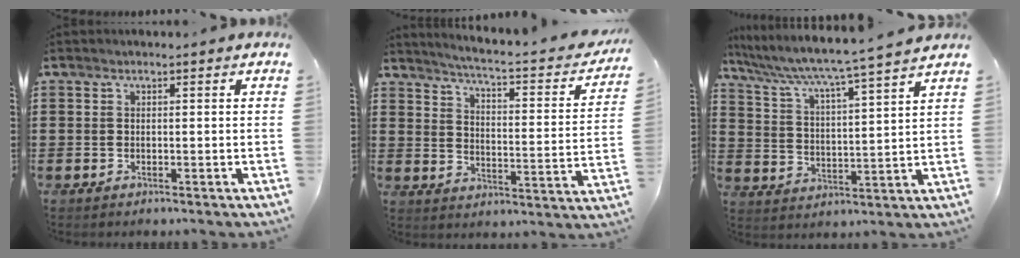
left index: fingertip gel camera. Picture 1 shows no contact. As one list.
[{"total": 3.4, "force": [2.8, -0.6, 1.9], "torque": [-0.055, -0.033, 0.035]}, {"total": 4.2, "force": [3.6, -0.7, 2.1], "torque": [-0.062, -0.037, 0.048]}]